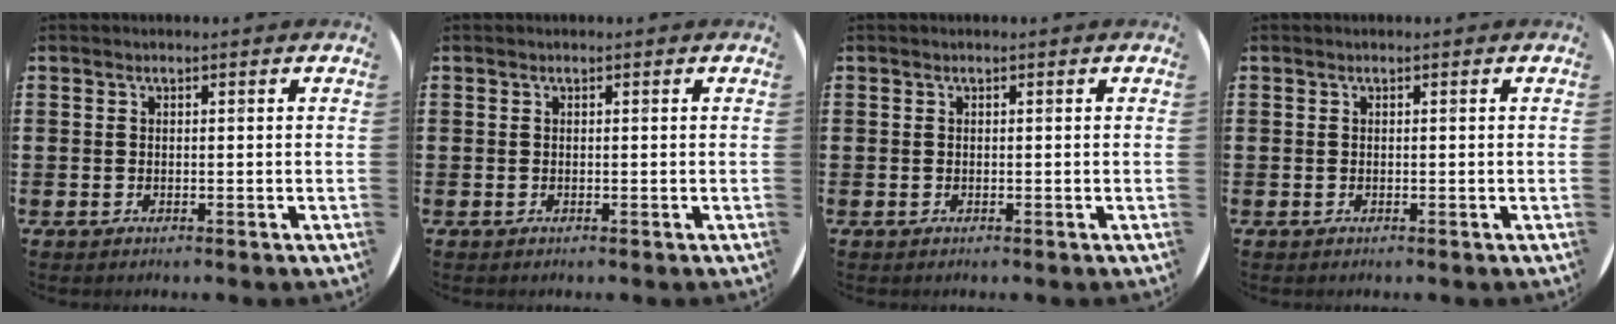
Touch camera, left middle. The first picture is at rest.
{"total": 0.0}
{"total": 0.0}
{"total": 0.0}